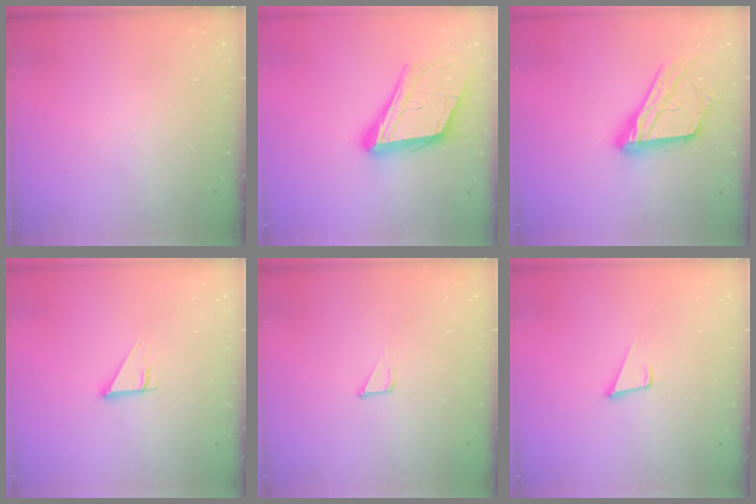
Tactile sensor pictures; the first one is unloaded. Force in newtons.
{"total": 20.7, "press": 20.5, "slide": 3.2}
{"total": 17.9, "press": 17.8, "slide": 1.5}
{"total": 2.5, "press": 2.5, "slide": 0.2}
{"total": 2.1, "press": 2.1, "slide": 0.1}
{"total": 3.4, "press": 2.6, "slide": 2.2}